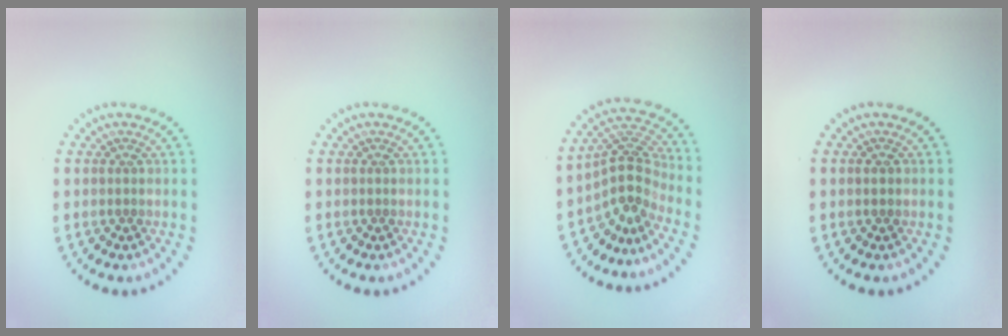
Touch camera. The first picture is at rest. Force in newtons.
{"total": 0.0}
{"total": 3.8, "press": 2.7, "slide": 2.7}
{"total": 1.0, "press": 1.0, "slide": 0.2}